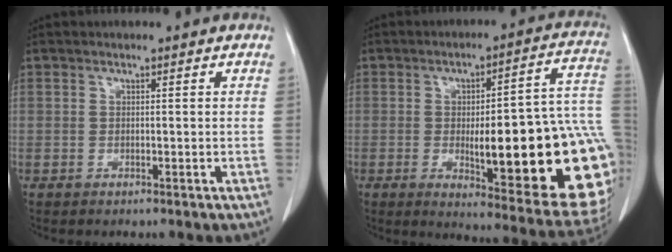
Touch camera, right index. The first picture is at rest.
{"total": 27.5, "force": [-4.5, 5.2, 26.6], "torque": [-0.247, 0.010, -0.049]}